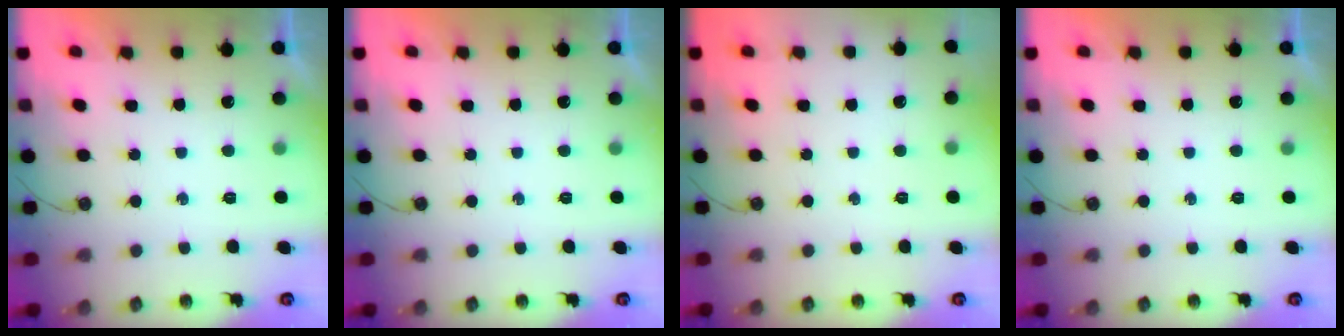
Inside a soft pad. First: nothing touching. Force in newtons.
{"total": 0.0}
{"total": 0.0}
{"total": 0.0}